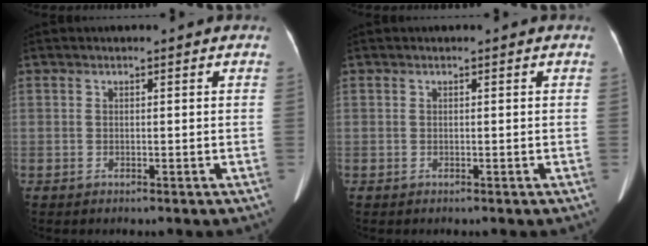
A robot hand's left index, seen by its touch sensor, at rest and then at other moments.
{"total": 0.0}